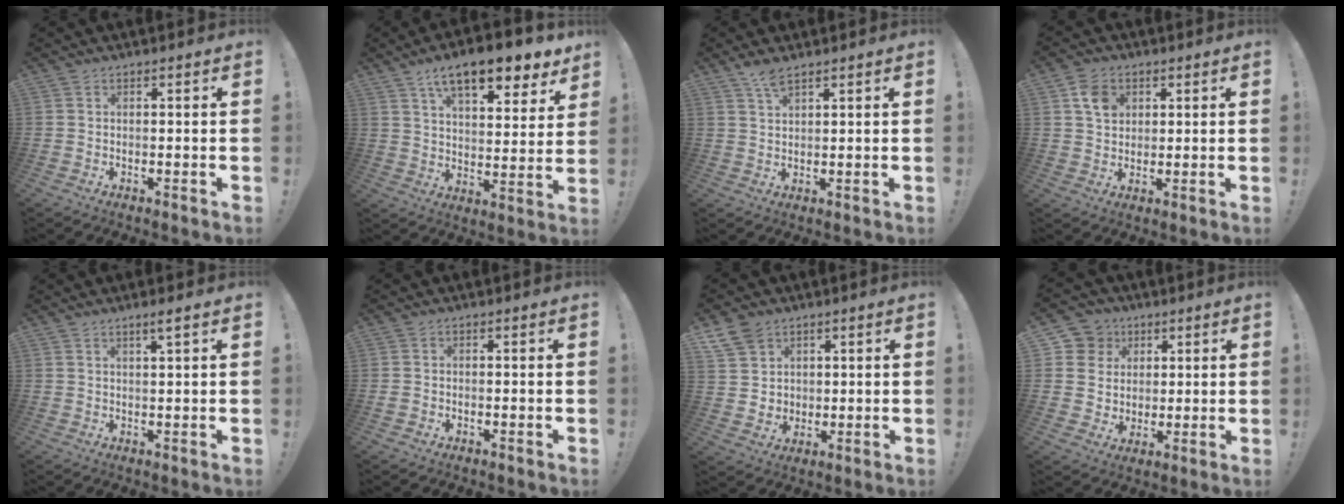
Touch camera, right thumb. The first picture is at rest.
{"total": 14.3, "force": [9.7, 5.0, 9.3], "torque": [-0.146, -0.058, 0.162]}
{"total": 4.2, "force": [3.0, 1.1, 2.7], "torque": [-0.046, -0.016, 0.051]}
{"total": 6.8, "force": [2.9, 5.4, 3.1], "torque": [-0.040, -0.004, 0.054]}
{"total": 2.6, "force": [1.7, -0.1, 2.0], "torque": [-0.035, -0.005, 0.026]}
{"total": 1.1, "force": [-0.6, 0.9, 0.4], "torque": [-0.013, 0.007, -0.009]}
{"total": 9.1, "force": [5.0, 7.0, 2.8], "torque": [-0.051, -0.022, 0.106]}
{"total": 9.5, "force": [2.7, 8.9, 1.9], "torque": [-0.025, -0.011, 0.059]}